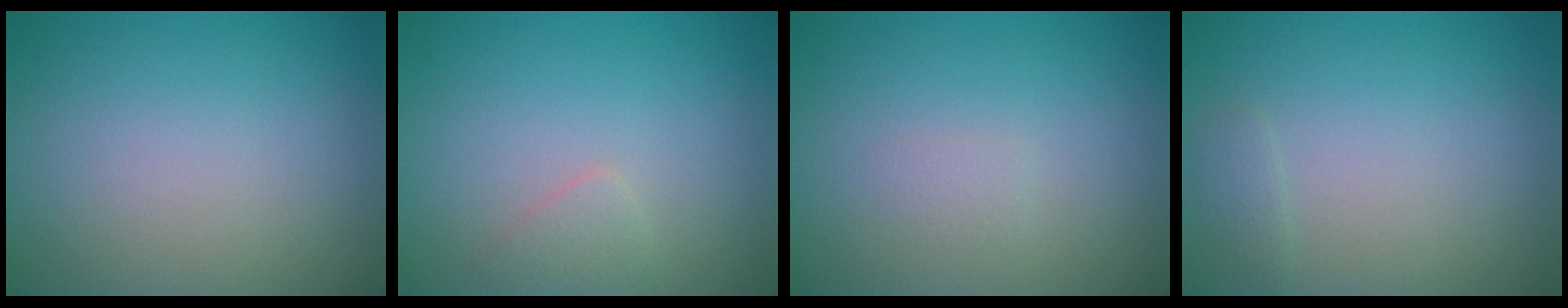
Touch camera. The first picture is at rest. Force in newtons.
{"total": 1.2, "press": 1.2, "slide": 0.1}
{"total": 0.7, "press": 0.7, "slide": 0.1}
{"total": 0.9, "press": 0.9, "slide": 0.0}